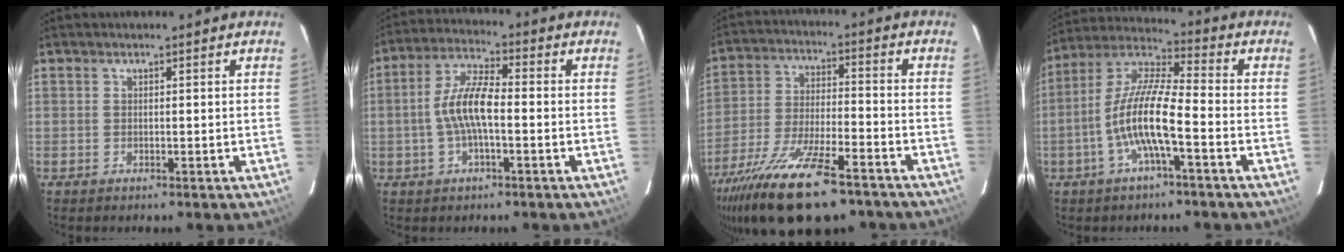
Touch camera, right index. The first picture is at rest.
{"total": 8.2, "force": [-1.4, 2.4, 7.8], "torque": [-0.160, 0.011, -0.028]}
{"total": 21.0, "force": [-15.2, 6.2, 13.1], "torque": [-0.262, -0.049, -0.256]}
{"total": 11.1, "force": [-3.8, 1.6, 10.3], "torque": [-0.214, 0.005, -0.078]}